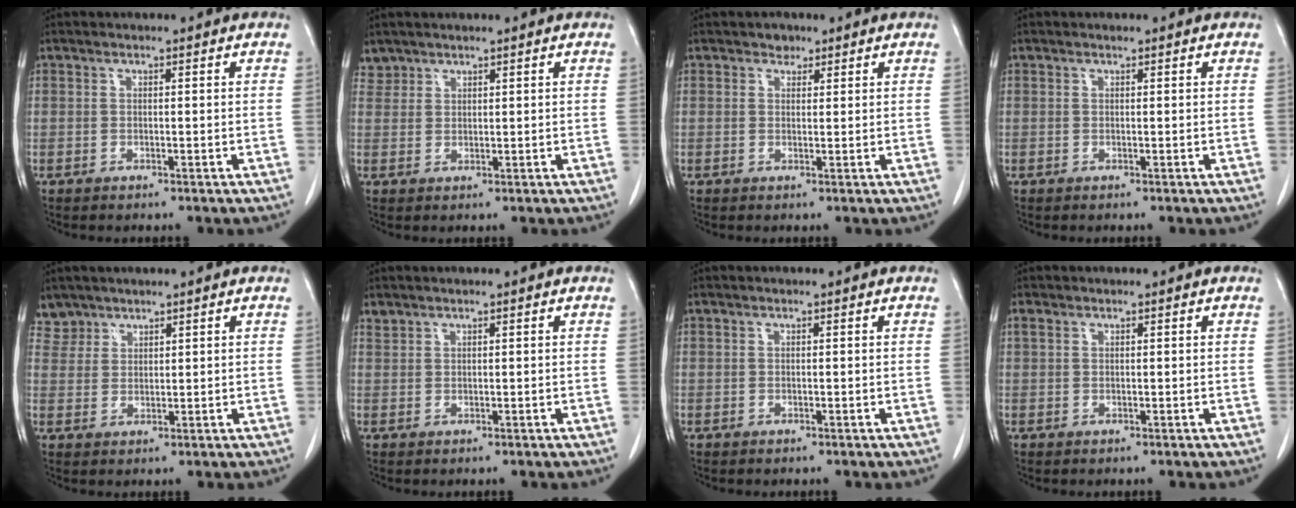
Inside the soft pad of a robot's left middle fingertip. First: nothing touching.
{"total": 1.9, "force": [1.6, 0.9, -0.4], "torque": [0.013, 0.007, 0.029]}
{"total": 1.6, "force": [1.0, 1.1, 0.2], "torque": [-0.001, 0.001, 0.014]}
{"total": 0.0}
{"total": 3.3, "force": [2.8, 1.7, -0.6], "torque": [0.020, 0.005, 0.054]}
{"total": 0.9, "force": [0.9, 0.3, 0.0], "torque": [-0.003, 0.004, 0.020]}
{"total": 0.0}
{"total": 0.9, "force": [0.6, 0.6, 0.4], "torque": [-0.012, 0.012, 0.013]}